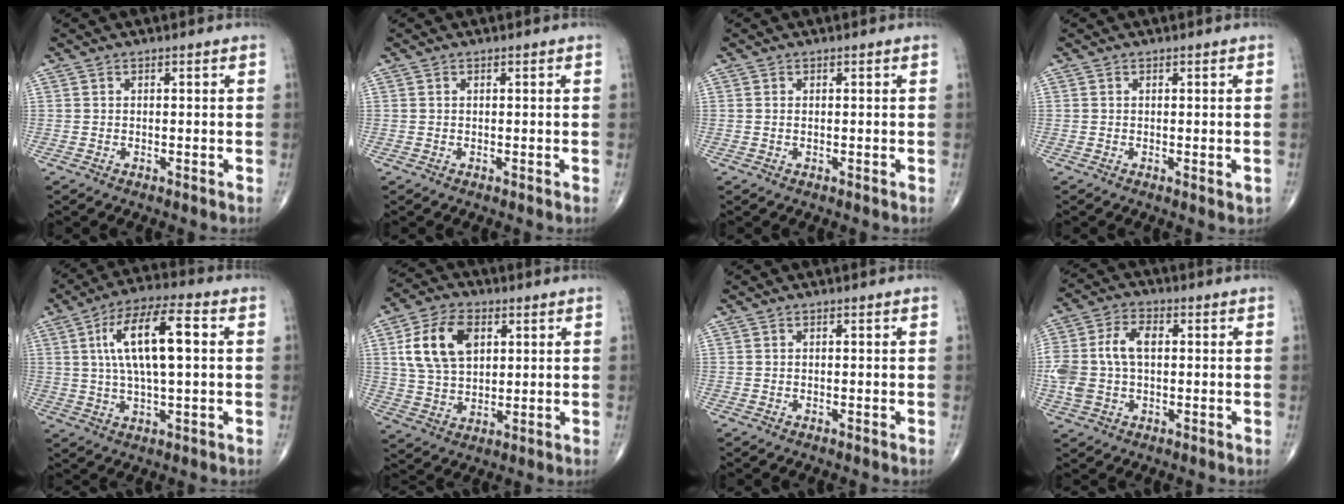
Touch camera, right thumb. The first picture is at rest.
{"total": 0.0}
{"total": 0.0}
{"total": 1.4, "force": [-0.2, 0.6, 1.3], "torque": [-0.017, -0.004, -0.001]}
{"total": 15.0, "force": [2.9, 4.8, 13.9], "torque": [-0.256, 0.018, 0.047]}
{"total": 12.5, "force": [3.8, 8.1, 8.8], "torque": [-0.149, -0.002, 0.071]}
{"total": 0.0}
{"total": 11.0, "force": [0.6, 6.9, 8.5], "torque": [-0.190, 0.023, 0.014]}